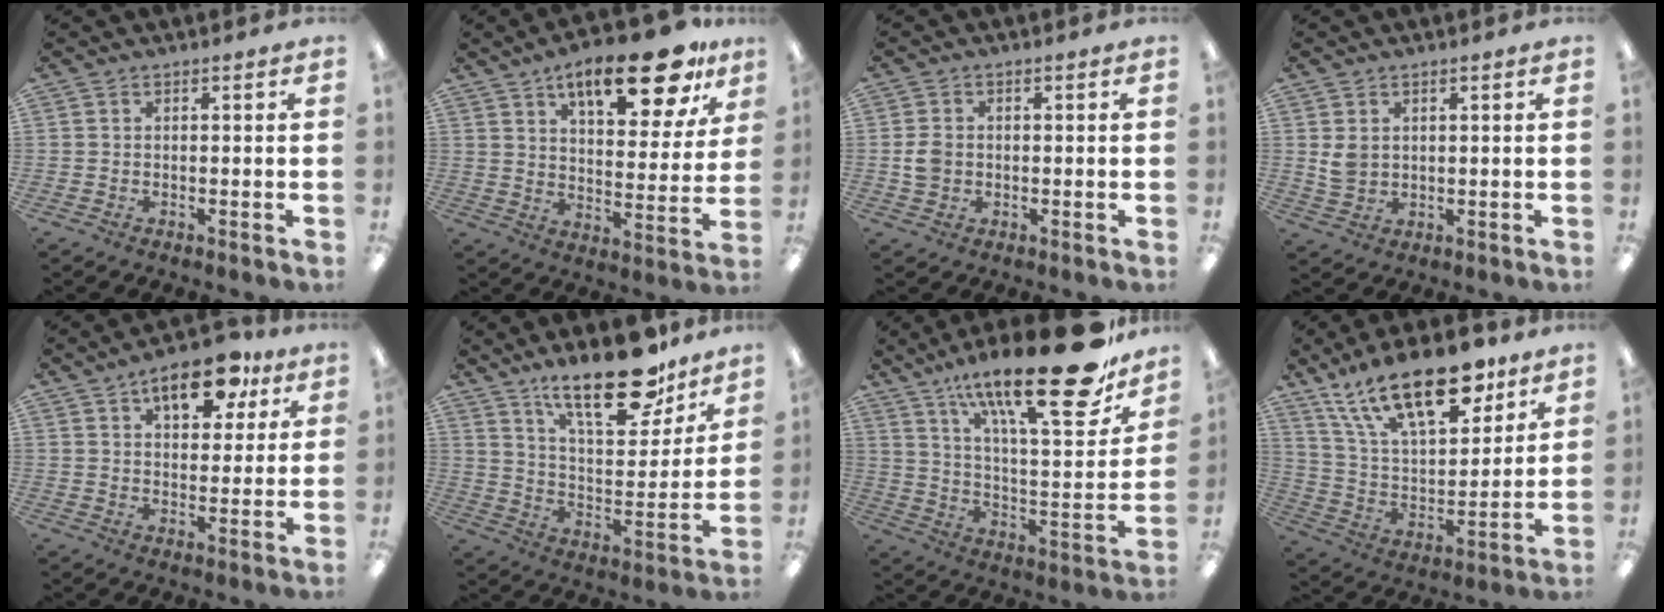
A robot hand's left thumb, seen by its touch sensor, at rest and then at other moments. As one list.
[{"total": 18.3, "force": [11.8, 6.8, 12.2], "torque": [-0.172, -0.060, 0.188]}, {"total": 3.7, "force": [-0.2, 3.1, 2.0], "torque": [-0.028, 0.003, -0.004]}, {"total": 3.7, "force": [1.4, 2.9, 1.8], "torque": [-0.029, -0.001, 0.026]}, {"total": 13.1, "force": [7.6, 6.4, 8.5], "torque": [-0.106, -0.029, 0.125]}, {"total": 21.3, "force": [14.9, 8.2, 12.8], "torque": [-0.199, -0.087, 0.251]}, {"total": 27.6, "force": [18.2, 7.5, 19.3], "torque": [-0.294, -0.115, 0.291]}, {"total": 23.1, "force": [15.4, 9.7, 14.3], "torque": [-0.246, -0.077, 0.269]}]